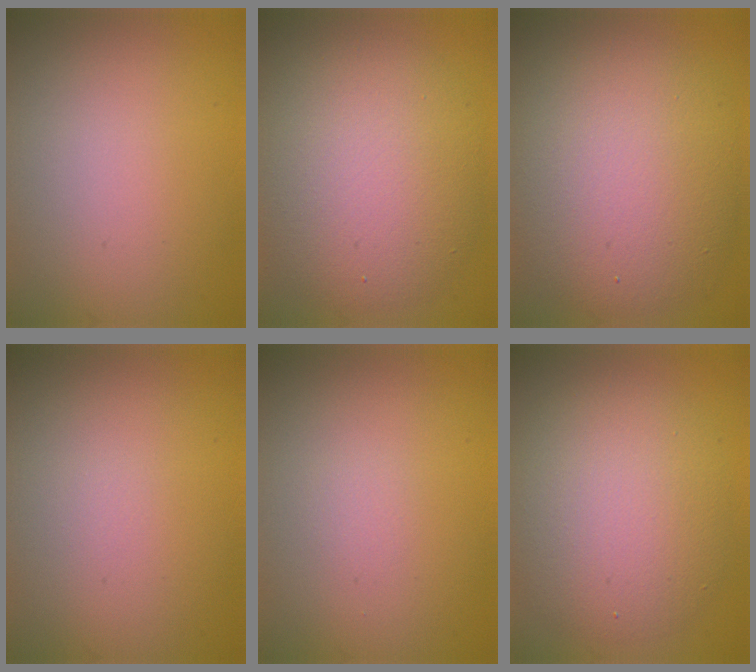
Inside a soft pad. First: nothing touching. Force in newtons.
{"total": 8.8, "press": 8.7, "slide": 0.5}
{"total": 10.2, "press": 10.1, "slide": 0.9}
{"total": 0.0}
{"total": 0.5, "press": 0.5, "slide": 0.0}
{"total": 6.7, "press": 6.7, "slide": 0.3}